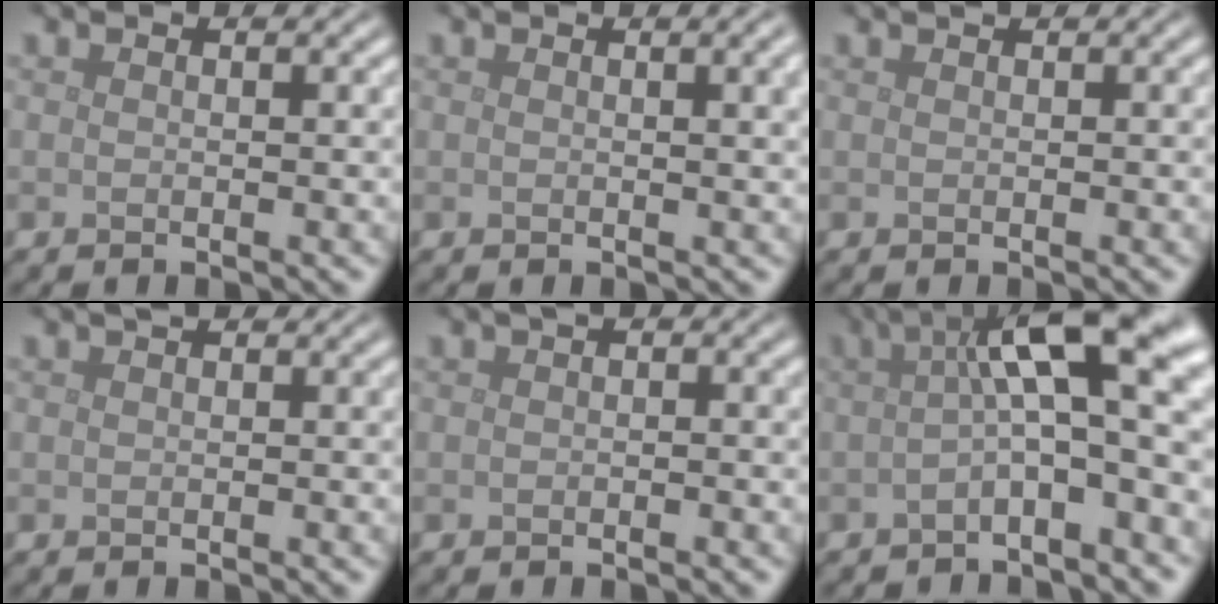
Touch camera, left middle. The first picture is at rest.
{"total": 3.2, "force": [0.9, 1.2, 2.9], "torque": [-0.023, 0.004, 0.013]}
{"total": 1.1, "force": [0.6, 0.4, 0.8], "torque": [-0.012, 0.001, 0.006]}
{"total": 0.6, "force": [0.4, 0.3, 0.5], "torque": [-0.007, -0.001, 0.005]}
{"total": 1.1, "force": [0.2, 0.5, 1.0], "torque": [-0.011, 0.002, 0.003]}
{"total": 10.4, "force": [1.5, 2.8, 10.0], "torque": [-0.136, 0.023, 0.013]}